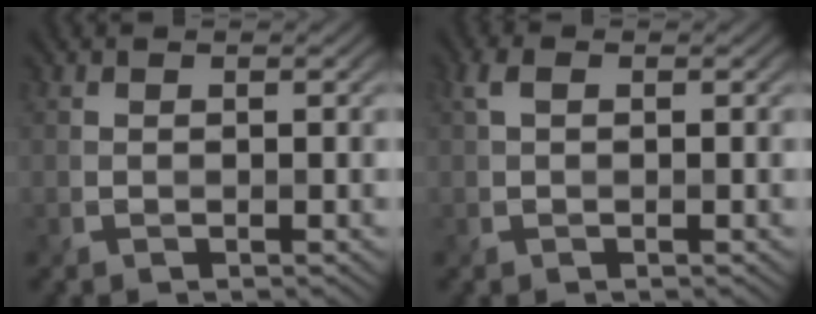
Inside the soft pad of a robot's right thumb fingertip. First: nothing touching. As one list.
[{"total": 1.5, "force": [0.3, 0.8, 1.2], "torque": [-0.031, 0.005, 0.003]}]